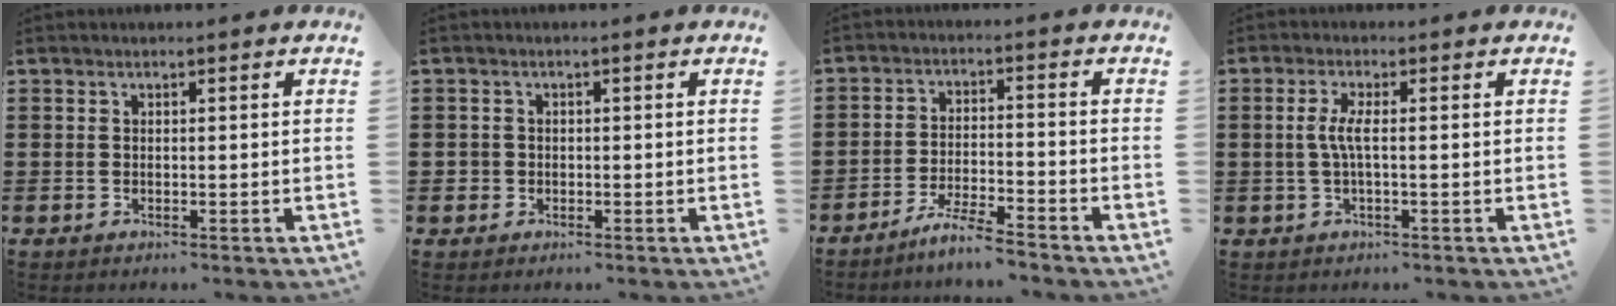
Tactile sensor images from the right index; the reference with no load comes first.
{"total": 1.2, "force": [-0.3, 1.2, 0.2], "torque": [-0.006, 0.004, -0.009]}
{"total": 5.2, "force": [-4.8, -0.4, 2.0], "torque": [-0.047, -0.009, -0.095]}
{"total": 3.3, "force": [-0.2, 0.4, 3.3], "torque": [-0.076, -0.006, -0.011]}